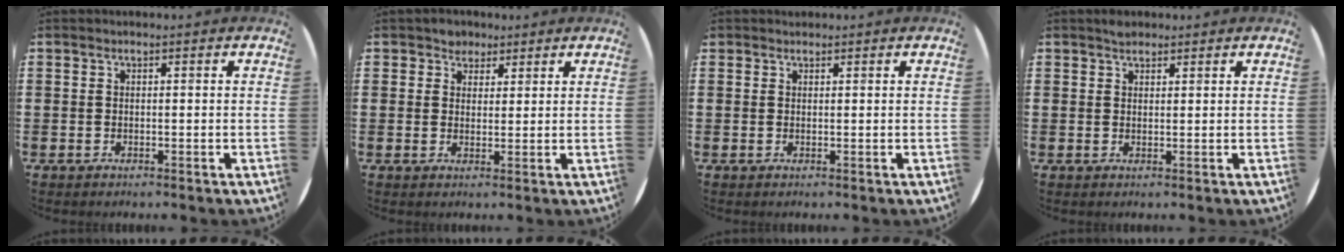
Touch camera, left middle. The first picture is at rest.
{"total": 2.4, "force": [1.9, 1.5, 0.1], "torque": [0.000, 0.004, 0.035]}
{"total": 0.6, "force": [0.5, 0.2, -0.1], "torque": [0.002, 0.003, 0.011]}
{"total": 1.4, "force": [1.3, 0.5, 0.2], "torque": [0.003, -0.002, 0.023]}